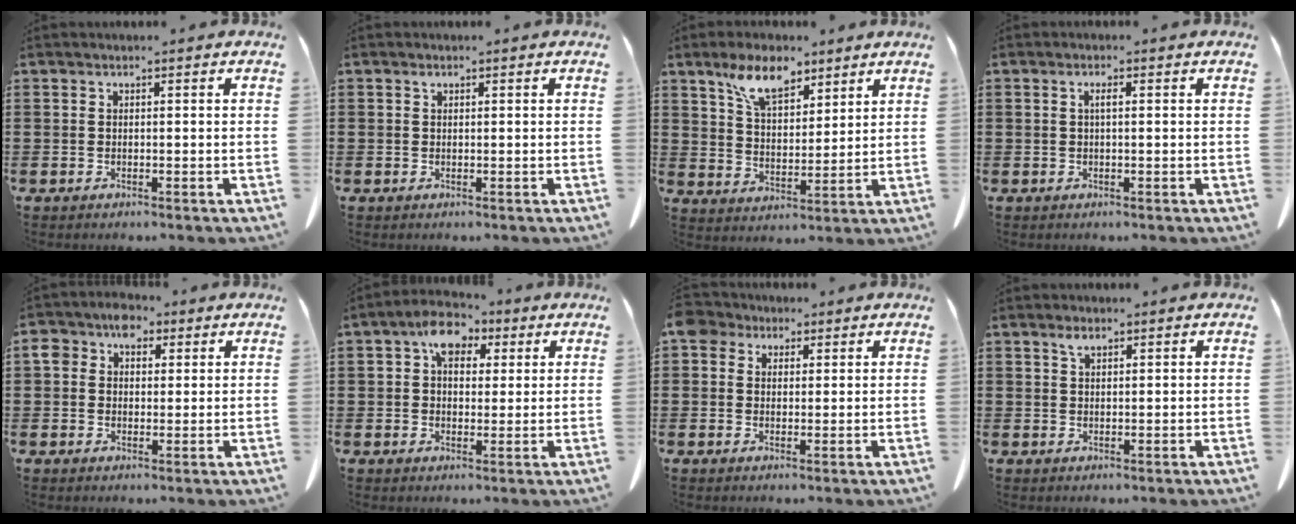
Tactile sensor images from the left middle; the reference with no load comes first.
{"total": 0.6, "force": [0.4, 0.5, 0.2], "torque": [-0.006, 0.001, 0.008]}
{"total": 8.2, "force": [5.9, 3.8, 4.3], "torque": [-0.095, -0.003, 0.108]}
{"total": 1.2, "force": [0.1, 0.3, 1.2], "torque": [-0.024, 0.001, 0.002]}
{"total": 4.8, "force": [2.6, 3.5, 2.1], "torque": [-0.042, 0.009, 0.043]}
{"total": 6.1, "force": [2.8, 4.2, 3.4], "torque": [-0.070, 0.013, 0.047]}
{"total": 3.9, "force": [2.5, 2.7, 1.4], "torque": [-0.034, 0.008, 0.046]}
{"total": 1.8, "force": [1.2, 0.8, 1.0], "torque": [-0.017, -0.002, 0.021]}